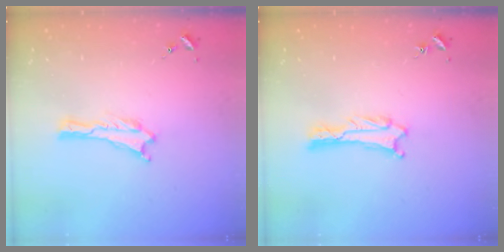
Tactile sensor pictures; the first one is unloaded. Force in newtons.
{"total": 1.3, "press": 1.3, "slide": 0.0}